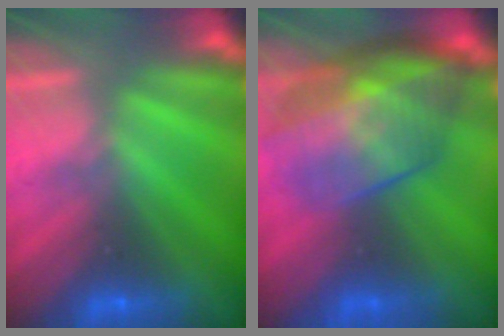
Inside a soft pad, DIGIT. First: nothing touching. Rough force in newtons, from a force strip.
{"total": 7.5}